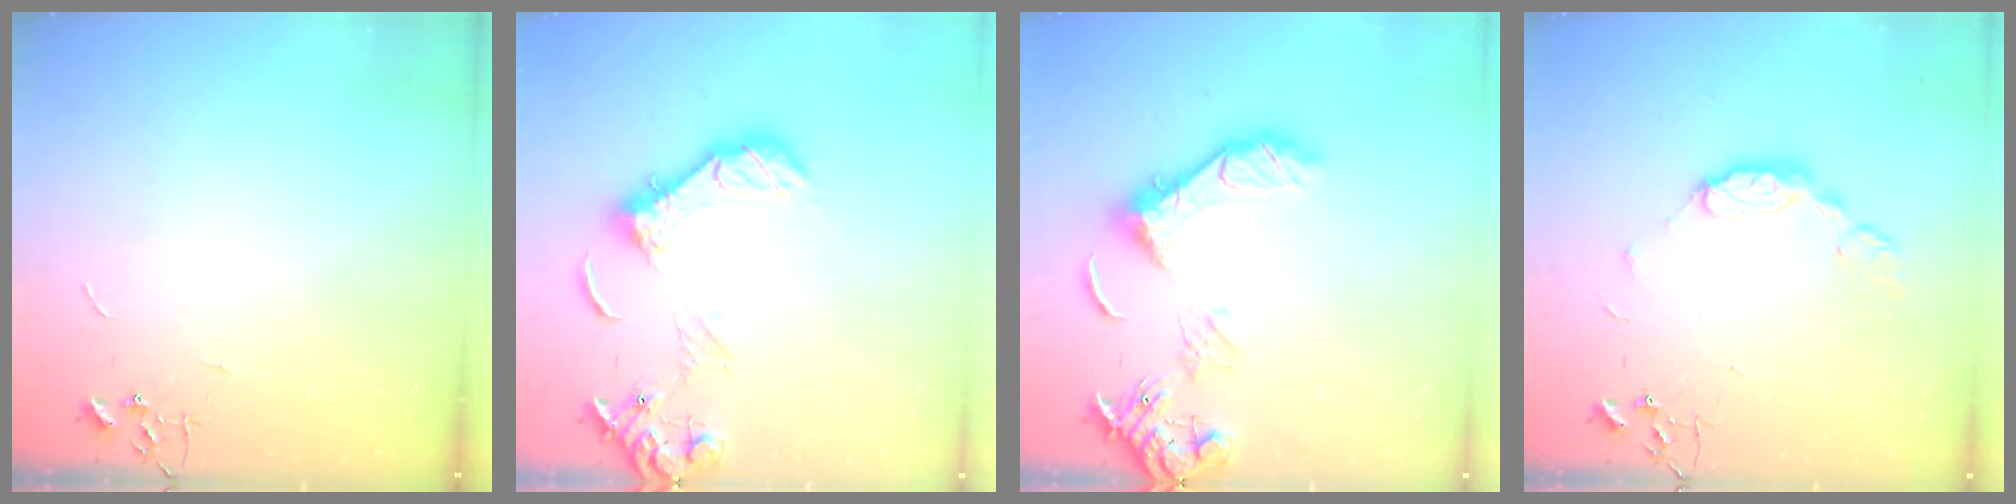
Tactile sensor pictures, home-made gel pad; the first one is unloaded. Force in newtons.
{"total": 13.9, "press": 13.8, "slide": 1.6}
{"total": 14.8, "press": 14.7, "slide": 1.5}
{"total": 8.7, "press": 8.7, "slide": 0.1}